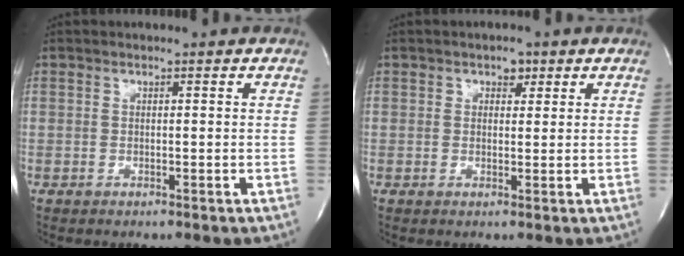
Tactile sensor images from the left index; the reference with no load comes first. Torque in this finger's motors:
{"motor_torque": [-0.33, 0.35, -0.10, -0.01]}